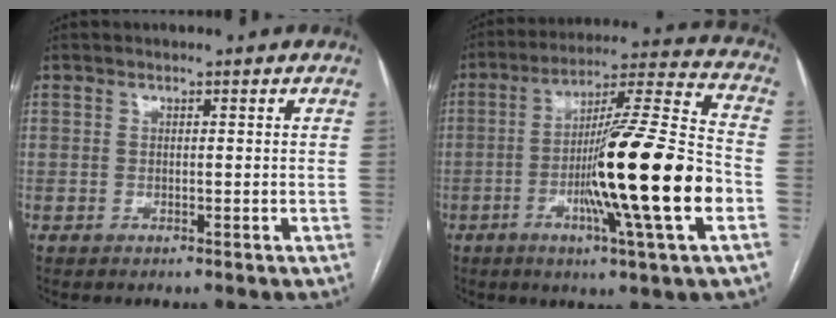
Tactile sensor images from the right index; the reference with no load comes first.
{"total": 20.7, "force": [-5.2, -0.7, 20.0], "torque": [-0.327, -0.009, -0.093]}